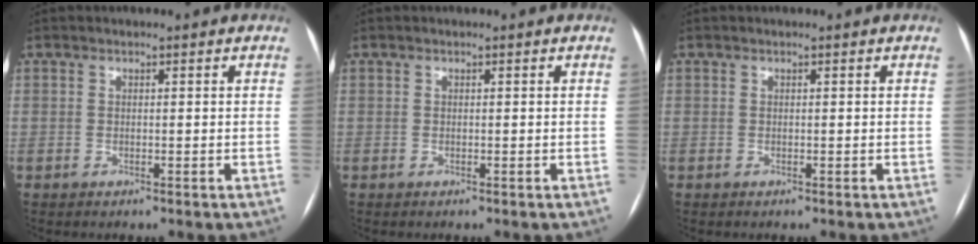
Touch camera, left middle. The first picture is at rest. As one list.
[{"total": 0.0}, {"total": 0.0}]